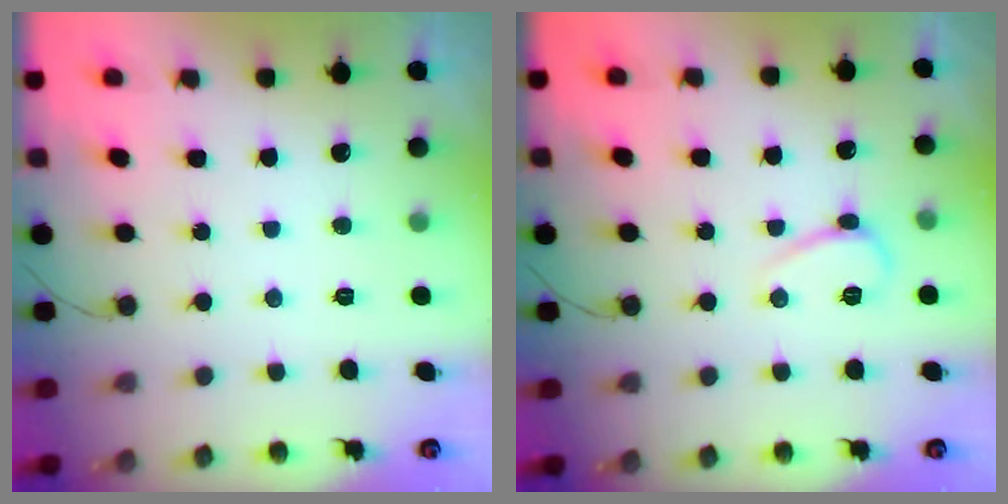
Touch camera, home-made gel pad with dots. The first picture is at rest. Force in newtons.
{"total": 3.8, "press": 3.8, "slide": 0.5}